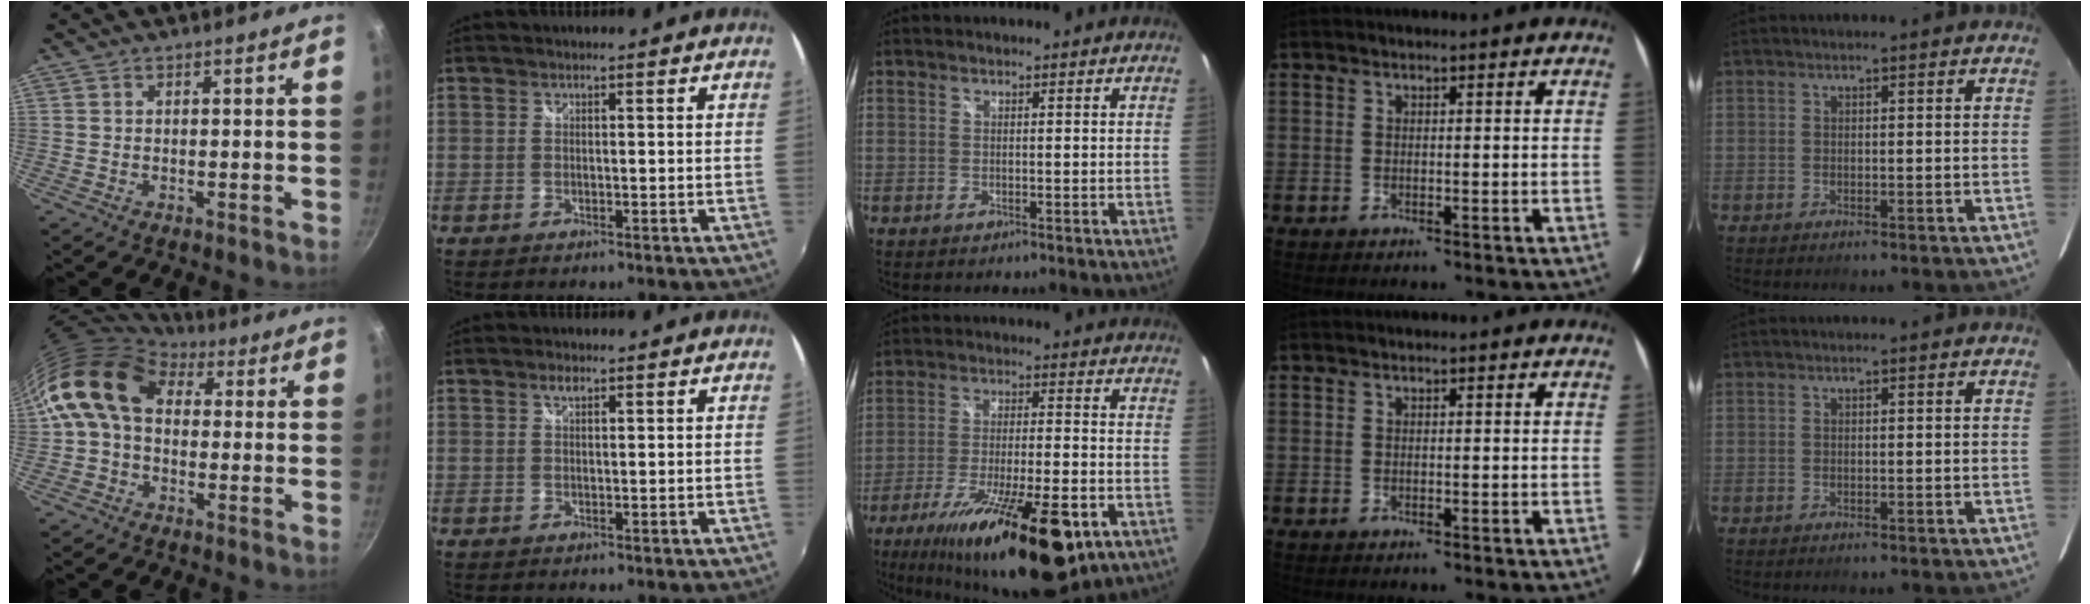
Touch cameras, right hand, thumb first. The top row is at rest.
{"thumb": {"total": 13.0, "force": [2.7, 9.6, 8.4], "torque": [-0.131, 0.015, 0.024]}, "index": {"total": 1.3, "force": [0.8, 0.5, 0.8], "torque": [-0.014, 0.004, 0.013]}, "middle": {"total": 21.8, "force": [-13.1, 6.1, 16.3], "torque": [-0.284, -0.045, -0.207]}}